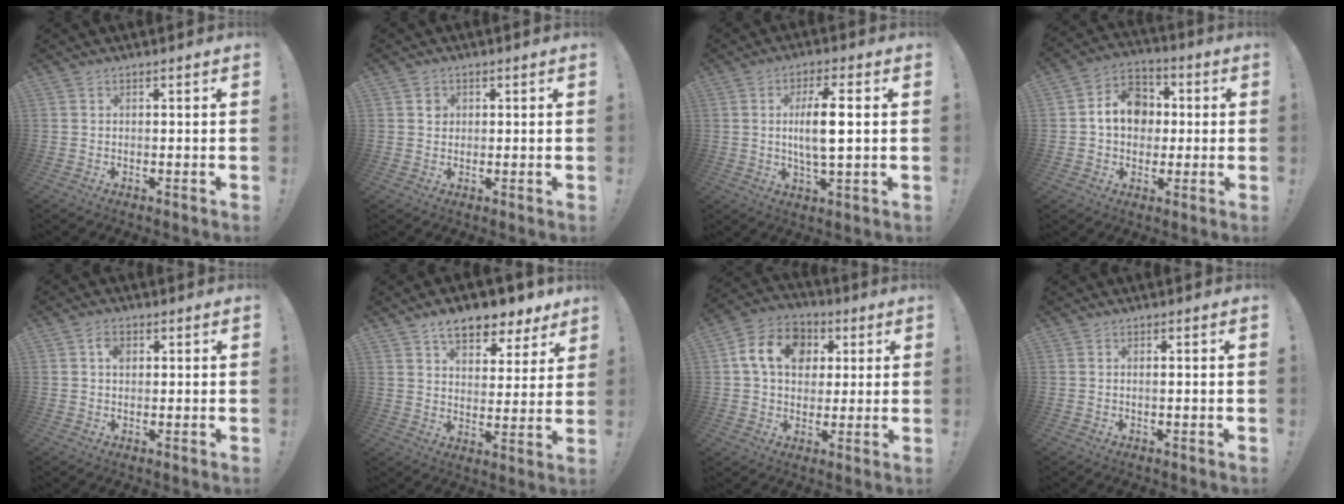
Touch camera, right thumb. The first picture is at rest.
{"total": 2.0, "force": [0.5, 1.9, 0.3], "torque": [0.005, -0.001, 0.008]}
{"total": 9.7, "force": [1.0, 2.6, 9.3], "torque": [-0.167, -0.003, 0.009]}
{"total": 12.7, "force": [1.5, 10.7, 6.7], "torque": [-0.083, 0.012, 0.037]}
{"total": 3.0, "force": [0.8, 2.3, 1.9], "torque": [-0.020, -0.001, 0.010]}
{"total": 10.6, "force": [7.7, 5.0, 5.2], "torque": [-0.082, -0.046, 0.138]}
{"total": 15.0, "force": [4.3, 11.5, 8.6], "torque": [-0.129, 0.008, 0.084]}
{"total": 0.8, "force": [-0.2, 0.0, 0.8], "torque": [-0.008, -0.004, -0.005]}